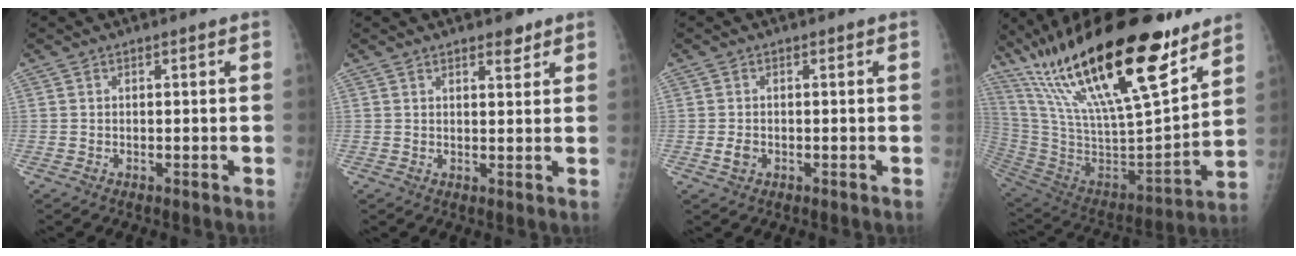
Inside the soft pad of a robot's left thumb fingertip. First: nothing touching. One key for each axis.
{"total": 3.0, "fx": 2.2, "fy": 1.3, "fz": 1.6, "tx": -0.011, "ty": -0.012, "tz": 0.030}
{"total": 1.9, "fx": -0.5, "fy": 1.4, "fz": 1.1, "tx": -0.016, "ty": 0.001, "tz": -0.006}
{"total": 34.6, "fx": 22.5, "fy": 9.6, "fz": 24.5, "tx": -0.417, "ty": -0.070, "tz": 0.388}